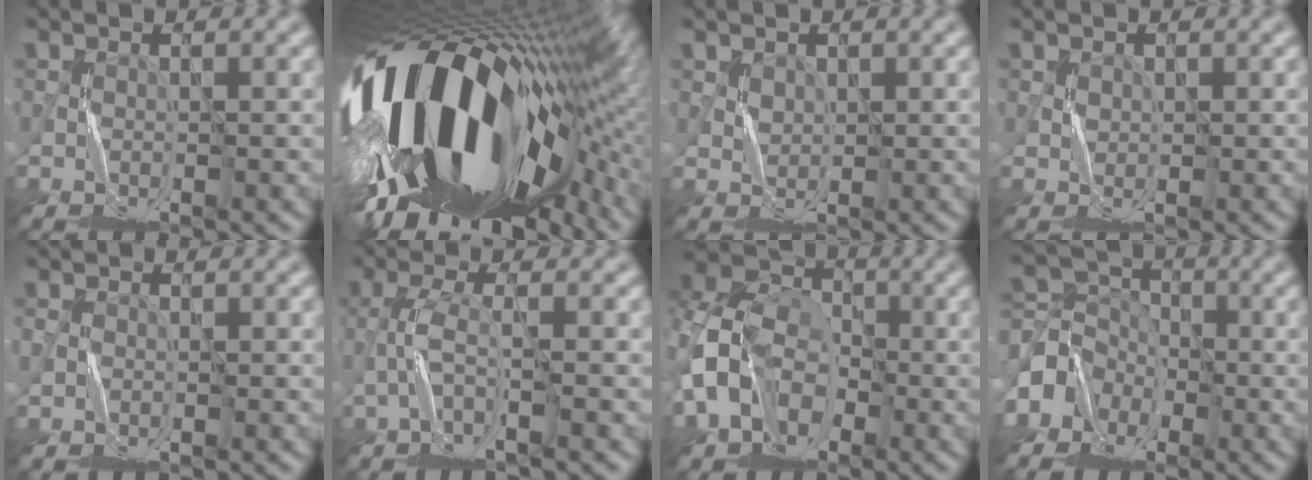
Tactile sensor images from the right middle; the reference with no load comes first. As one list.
[{"total": 20.1, "force": [-2.4, 10.4, 17.0], "torque": [-0.304, -0.032, -0.042]}, {"total": 1.1, "force": [0.7, 0.9, 0.2], "torque": [-0.008, 0.001, 0.016]}, {"total": 0.8, "force": [0.4, 0.7, 0.0], "torque": [-0.001, 0.000, 0.010]}, {"total": 0.0}, {"total": 1.9, "force": [-1.3, -0.1, 1.4], "torque": [-0.035, 0.011, -0.033]}, {"total": 8.0, "force": [-2.5, 6.0, 4.7], "torque": [-0.096, 0.006, -0.069]}, {"total": 3.6, "force": [-1.9, 3.0, 0.7], "torque": [-0.013, 0.010, -0.055]}]